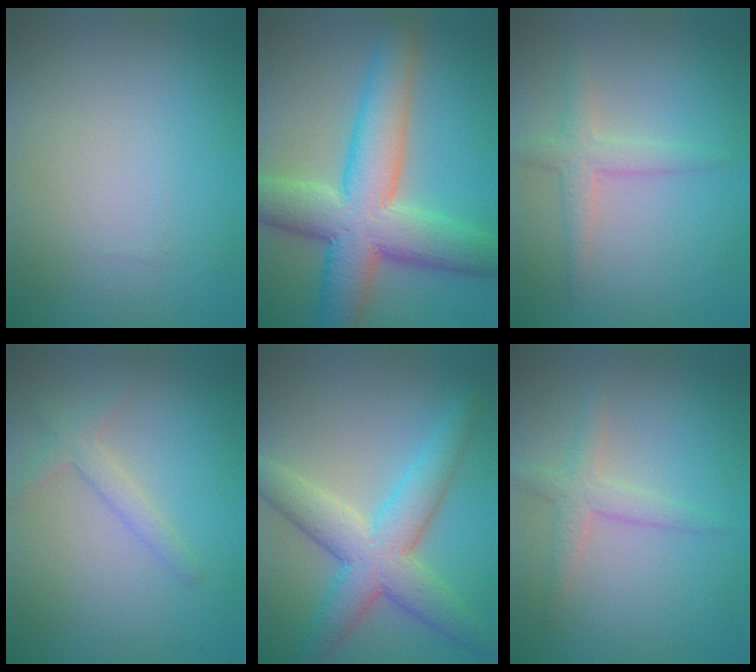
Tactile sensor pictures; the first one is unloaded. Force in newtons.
{"total": 9.9, "press": 9.9, "slide": 0.4}
{"total": 2.2, "press": 2.2, "slide": 0.1}
{"total": 1.7, "press": 1.7, "slide": 0.2}
{"total": 6.8, "press": 6.8, "slide": 0.3}
{"total": 2.2, "press": 2.2, "slide": 0.1}